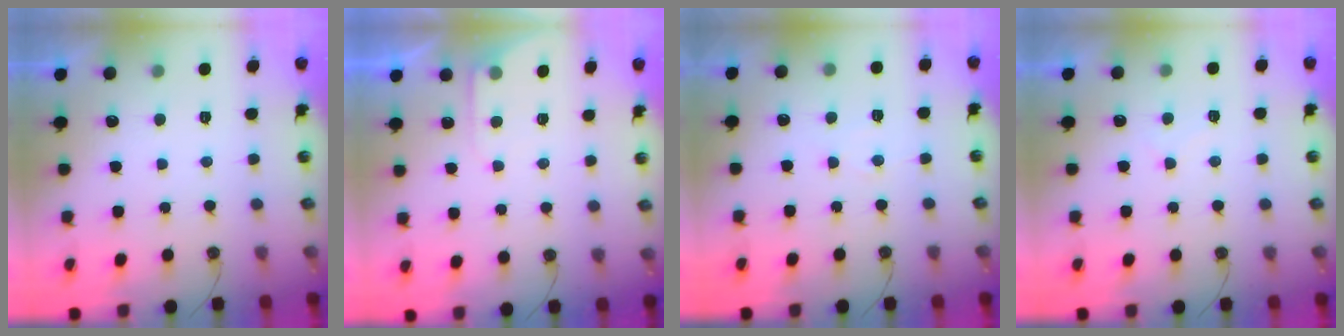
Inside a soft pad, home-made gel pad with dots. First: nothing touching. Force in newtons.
{"total": 4.5, "press": 4.4, "slide": 0.6}
{"total": 4.8, "press": 4.8, "slide": 0.7}
{"total": 6.5, "press": 6.5, "slide": 0.7}